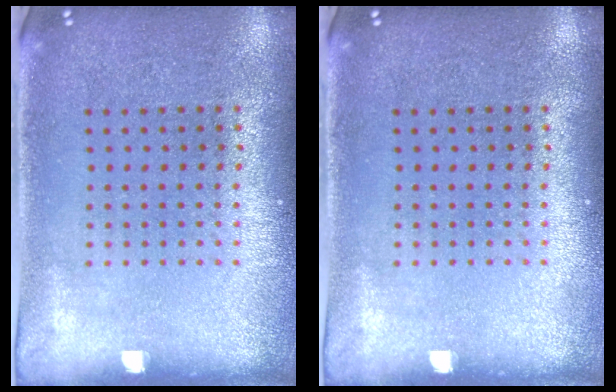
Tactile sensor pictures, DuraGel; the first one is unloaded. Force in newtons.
{"total": 0.0}